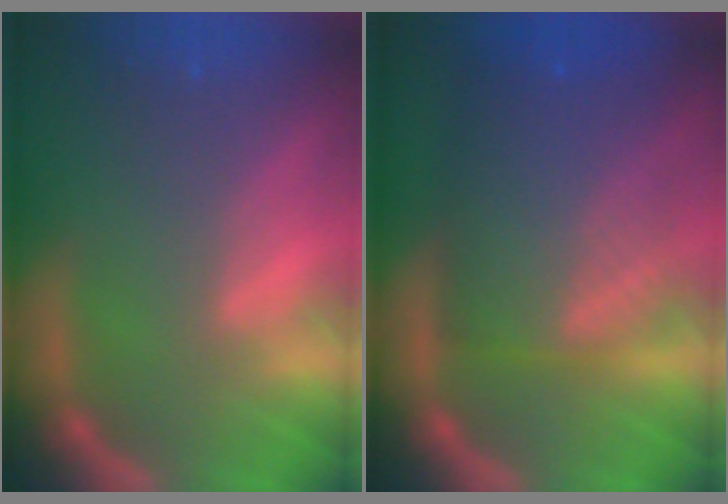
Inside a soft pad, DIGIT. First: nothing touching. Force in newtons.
{"total": 10.0}